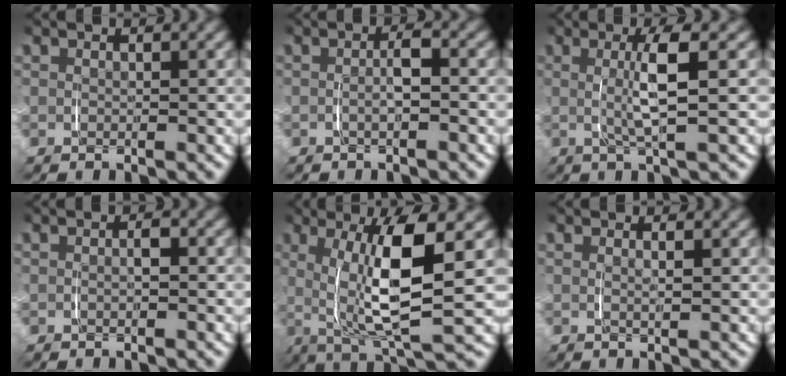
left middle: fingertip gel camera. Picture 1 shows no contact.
{"total": 1.7, "force": [-0.7, 0.5, 1.5], "torque": [-0.025, 0.001, -0.011]}
{"total": 3.7, "force": [0.5, -0.2, 3.6], "torque": [-0.062, -0.001, 0.008]}
{"total": 0.9, "force": [-0.3, 0.4, 0.8], "torque": [-0.010, 0.001, -0.007]}
{"total": 8.1, "force": [1.0, 2.1, 7.8], "torque": [-0.134, 0.003, 0.015]}
{"total": 0.9, "force": [0.4, -0.4, 0.7], "torque": [-0.009, -0.004, 0.010]}